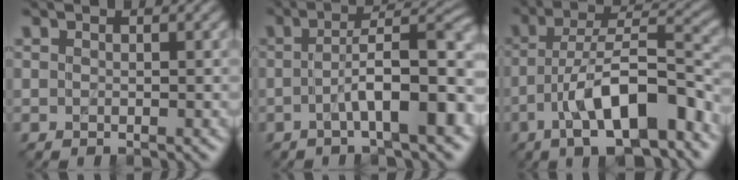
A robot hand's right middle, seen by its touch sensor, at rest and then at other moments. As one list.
[{"total": 9.0, "force": [-1.8, 2.2, 8.5], "torque": [-0.113, 0.016, -0.034]}, {"total": 10.5, "force": [-4.8, 3.6, 8.6], "torque": [-0.135, 0.015, -0.080]}]